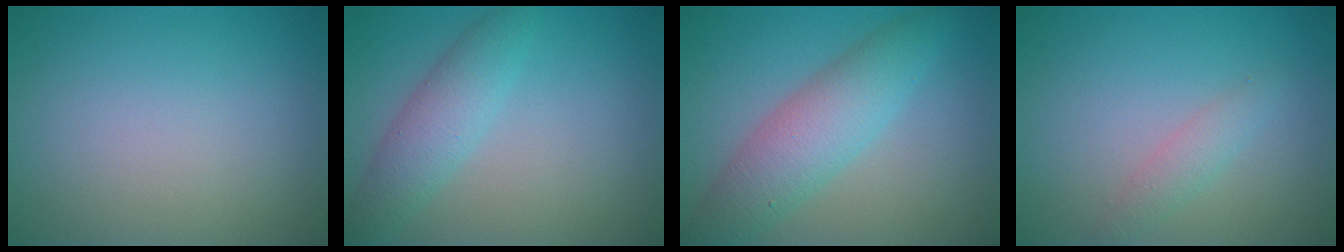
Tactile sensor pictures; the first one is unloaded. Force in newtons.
{"total": 3.5, "press": 3.5, "slide": 0.1}
{"total": 5.2, "press": 5.2, "slide": 0.0}
{"total": 1.5, "press": 1.5, "slide": 0.0}